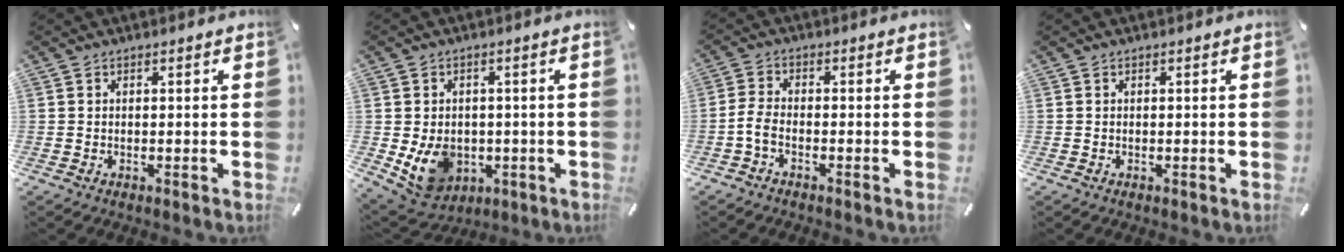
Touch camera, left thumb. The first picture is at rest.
{"total": 9.6, "force": [-1.5, 8.1, 5.1], "torque": [-0.103, 0.000, -0.023]}
{"total": 3.6, "force": [-1.8, 1.6, 2.6], "torque": [-0.066, 0.001, -0.037]}
{"total": 0.0}